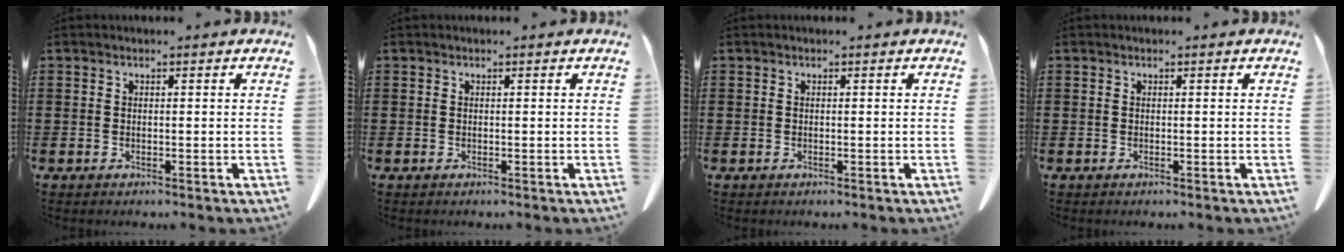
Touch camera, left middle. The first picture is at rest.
{"total": 0.0}
{"total": 0.0}
{"total": 0.0}